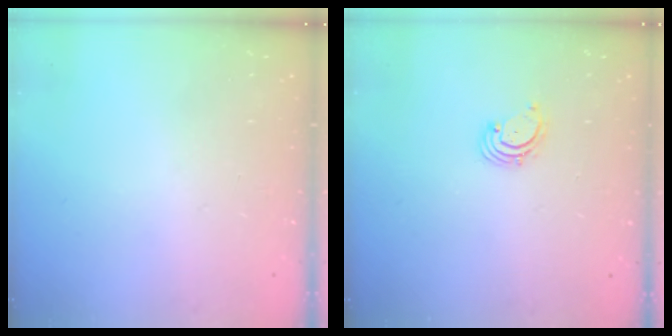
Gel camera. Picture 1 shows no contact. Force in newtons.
{"total": 1.6, "press": 1.6, "slide": 0.2}